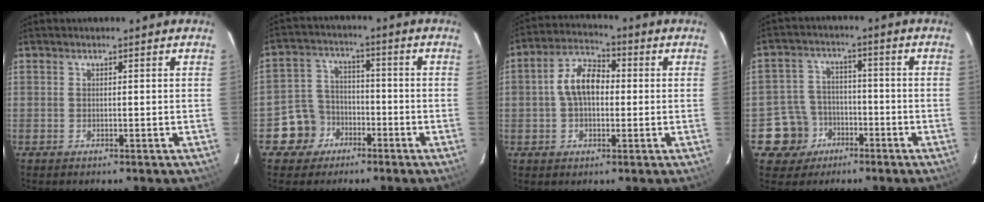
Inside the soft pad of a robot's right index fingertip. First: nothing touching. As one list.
[{"total": 7.7, "force": [-4.1, 6.5, 1.0], "torque": [-0.040, 0.033, -0.066]}, {"total": 8.4, "force": [0.1, 5.3, 6.6], "torque": [-0.127, 0.026, 0.001]}, {"total": 8.2, "force": [-4.0, 7.2, 0.5], "torque": [-0.036, 0.031, -0.059]}]